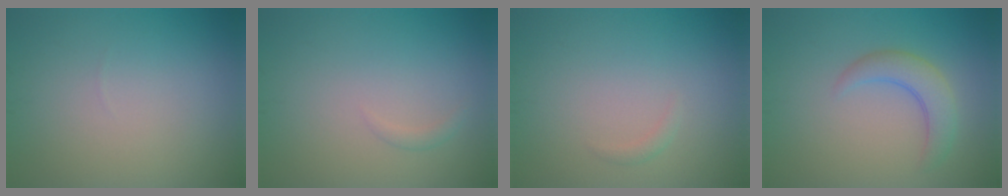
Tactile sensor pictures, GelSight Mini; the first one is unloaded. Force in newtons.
{"total": 0.7, "press": 0.7, "slide": 0.1}
{"total": 0.7, "press": 0.7, "slide": 0.1}
{"total": 3.3, "press": 3.3, "slide": 0.3}